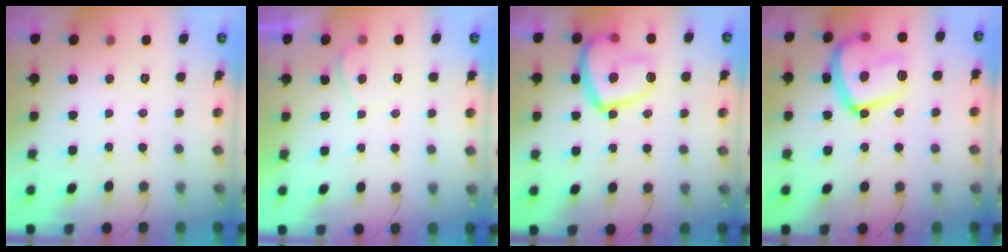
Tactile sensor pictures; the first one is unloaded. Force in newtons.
{"total": 0.6, "press": 0.4, "slide": 0.5}
{"total": 15.6, "press": 15.5, "slide": 1.5}
{"total": 17.4, "press": 17.3, "slide": 1.7}